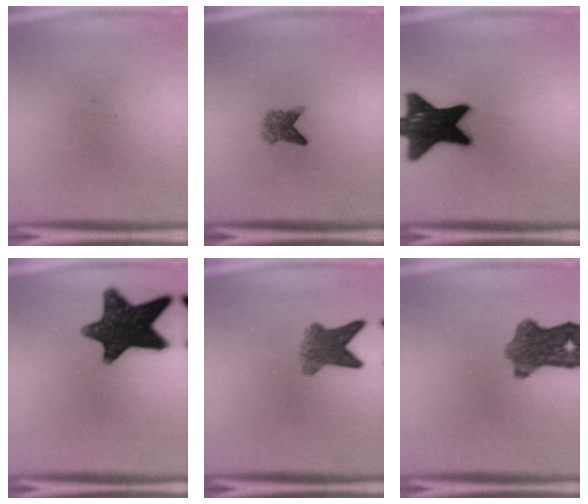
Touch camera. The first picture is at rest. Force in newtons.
{"total": 2.7}
{"total": 17.6}
{"total": 14.3}
{"total": 5.2}
{"total": 8.1}